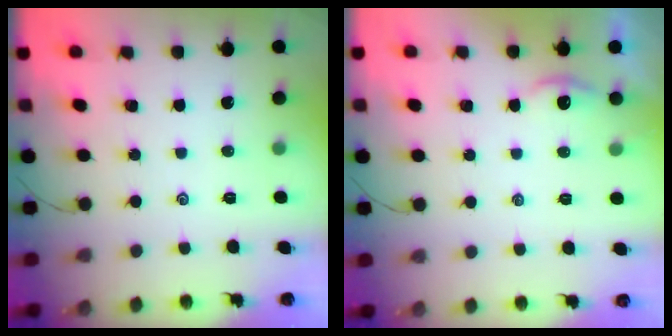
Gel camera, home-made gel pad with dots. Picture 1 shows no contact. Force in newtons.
{"total": 2.6, "press": 2.6, "slide": 0.3}